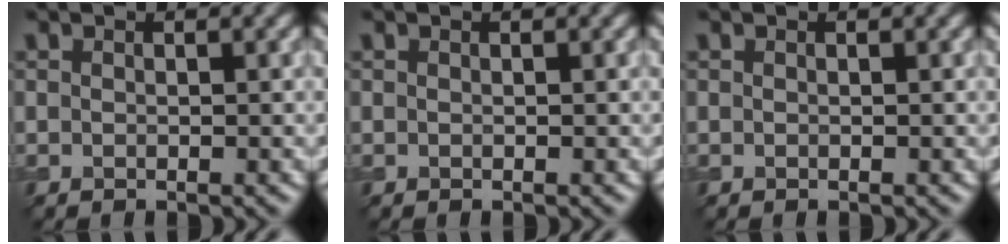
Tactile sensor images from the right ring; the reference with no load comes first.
{"total": 0.0}
{"total": 0.0}